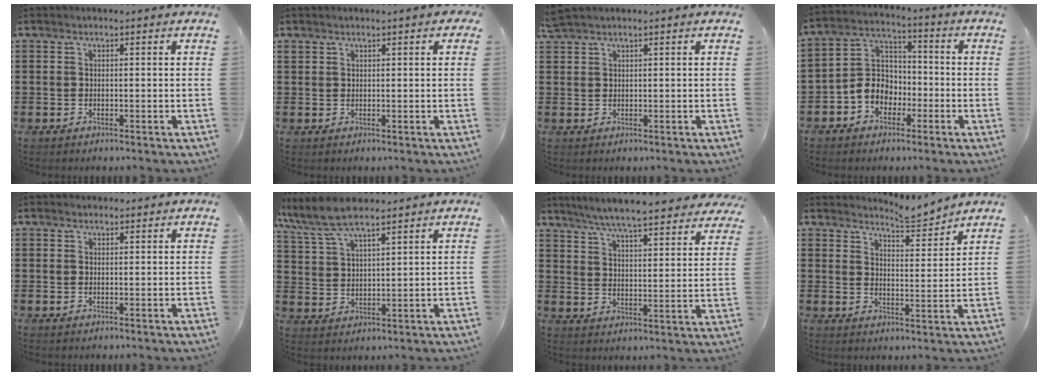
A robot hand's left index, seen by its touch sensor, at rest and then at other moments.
{"total": 0.9, "force": [0.8, 0.3, 0.3], "torque": [-0.008, 0.002, 0.015]}
{"total": 1.5, "force": [1.3, 0.2, 0.8], "torque": [-0.018, 0.002, 0.025]}
{"total": 6.4, "force": [-3.0, 5.1, 2.2], "torque": [-0.071, 0.009, -0.066]}
{"total": 1.1, "force": [1.0, 0.3, 0.1], "torque": [-0.004, 0.001, 0.020]}
{"total": 7.5, "force": [6.4, 1.5, 3.6], "torque": [-0.092, -0.016, 0.116]}
{"total": 6.4, "force": [6.1, -0.4, 2.1], "torque": [-0.067, -0.037, 0.105]}
{"total": 4.7, "force": [4.6, -0.2, 0.8], "torque": [-0.025, -0.029, 0.080]}